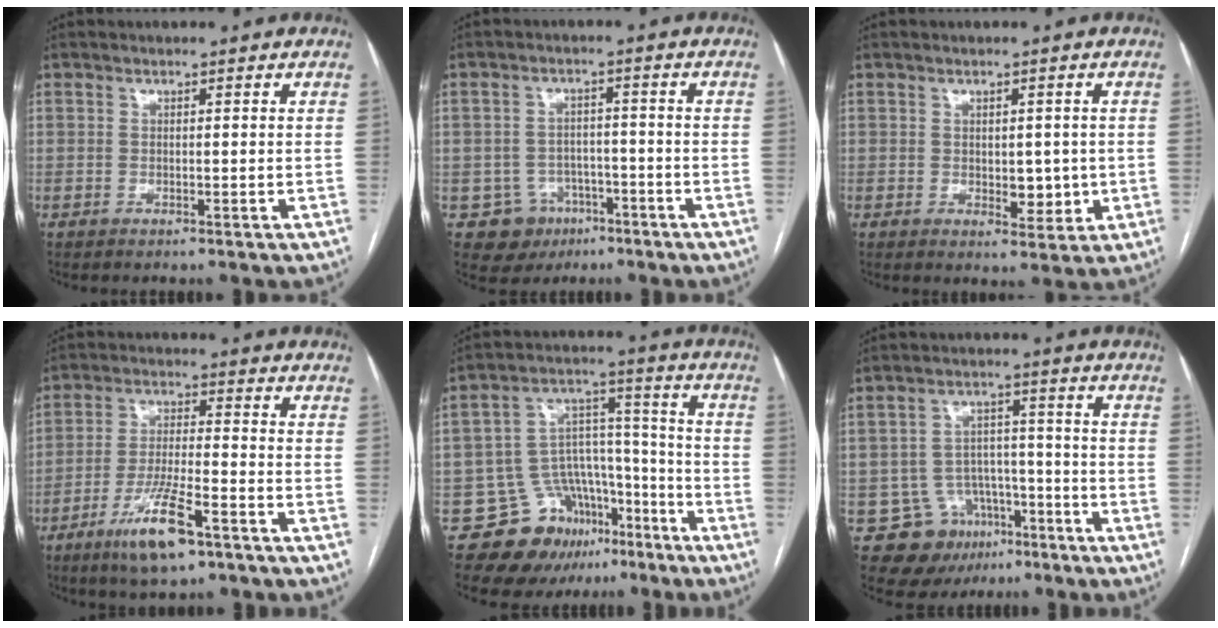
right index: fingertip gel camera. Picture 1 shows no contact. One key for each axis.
{"total": 6.7, "fx": -3.1, "fy": 5.9, "fz": 0.9, "tx": -0.011, "ty": 0.012, "tz": -0.037}
{"total": 4.2, "fx": -0.4, "fy": 2.5, "fz": 3.4, "tx": -0.037, "ty": -0.002, "tz": 0.003}
{"total": 10.3, "fx": -6.2, "fy": 1.7, "fz": 8.1, "tx": -0.156, "ty": -0.016, "tz": -0.108}
{"total": 14.1, "fx": -9.4, "fy": 9.4, "fz": 4.4, "tx": -0.056, "ty": 0.081, "tz": -0.141}
{"total": 10.6, "fx": -5.9, "fy": 8.4, "fz": 2.6, "tx": -0.037, "ty": 0.037, "tz": -0.080}